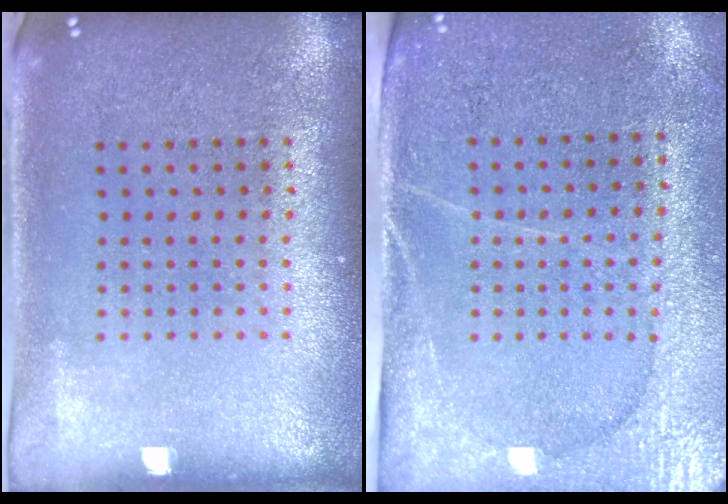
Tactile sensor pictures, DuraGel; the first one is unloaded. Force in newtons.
{"total": 2.9, "press": 2.7, "slide": 1.2}